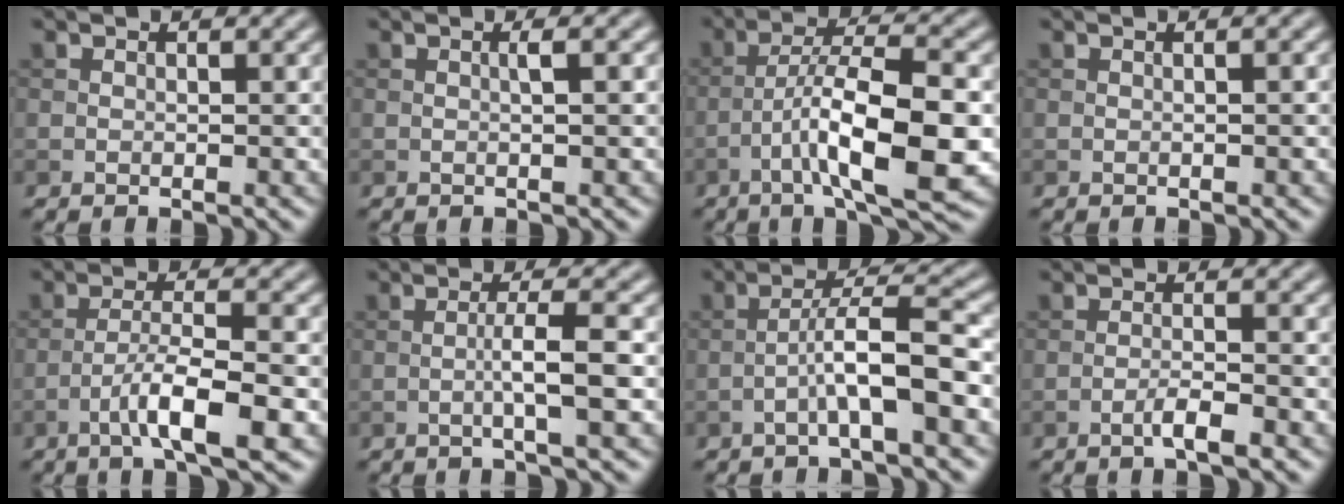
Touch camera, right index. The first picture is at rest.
{"total": 1.5, "force": [0.1, 0.2, 1.5], "torque": [-0.023, 0.006, 0.000]}
{"total": 9.9, "force": [-3.3, 2.3, 9.0], "torque": [-0.146, 0.012, -0.059]}
{"total": 1.5, "force": [0.2, 0.5, 1.4], "torque": [-0.017, 0.003, -0.005]}
{"total": 5.8, "force": [-2.7, 1.0, 5.0], "torque": [-0.086, 0.009, -0.049]}
{"total": 3.6, "force": [-0.5, 0.4, 3.5], "torque": [-0.056, 0.007, -0.018]}
{"total": 5.3, "force": [-2.0, 0.5, 4.9], "torque": [-0.083, 0.022, -0.039]}
{"total": 2.3, "force": [-1.2, 0.3, 2.0], "torque": [-0.032, 0.008, -0.029]}